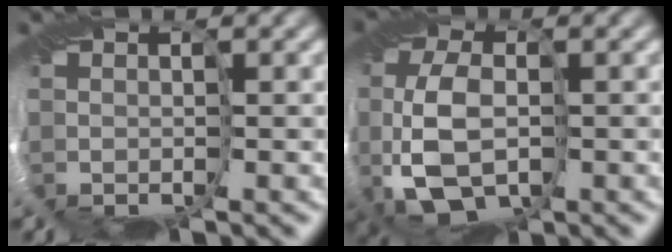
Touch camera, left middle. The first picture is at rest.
{"total": 6.5, "force": [-2.8, 3.5, 4.7], "torque": [-0.102, -0.016, -0.042]}